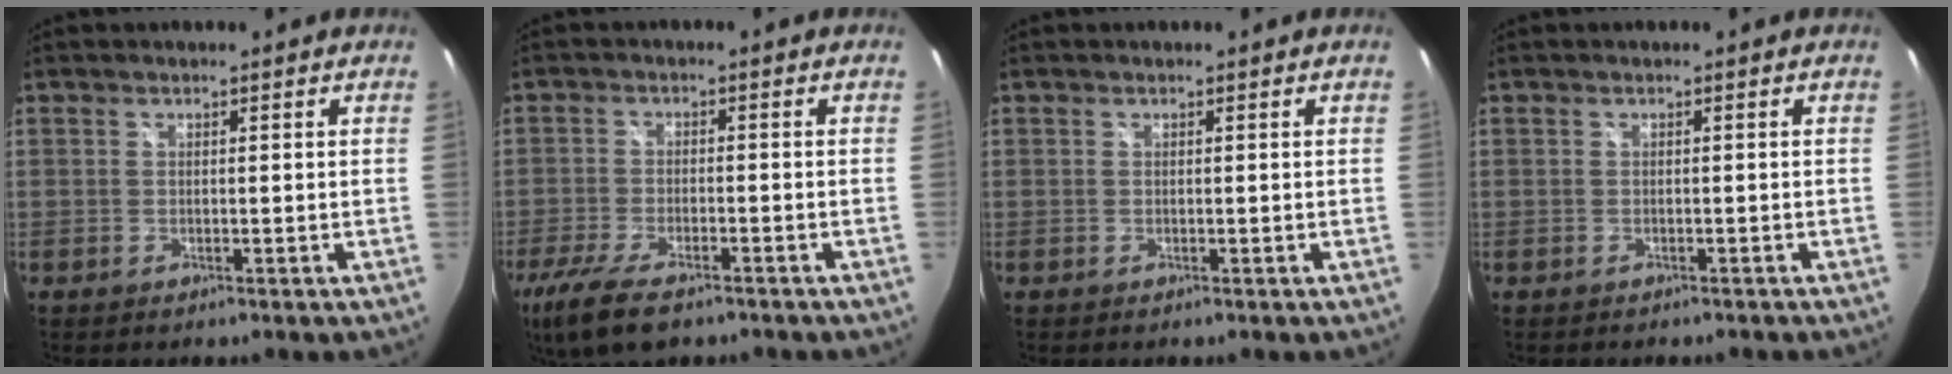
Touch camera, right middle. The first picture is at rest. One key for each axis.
{"total": 10.9, "fx": -7.6, "fy": 3.6, "fz": 7.0, "tx": -0.169, "ty": -0.036, "tz": -0.138}
{"total": 0.0}
{"total": 1.2, "fx": -1.0, "fy": 0.4, "fz": 0.4, "tx": -0.011, "ty": -0.004, "tz": -0.012}